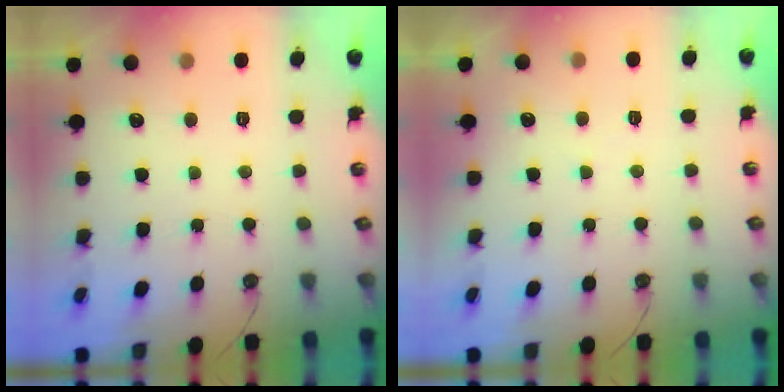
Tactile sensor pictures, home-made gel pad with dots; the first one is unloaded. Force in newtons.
{"total": 2.7, "press": 2.7, "slide": 0.4}